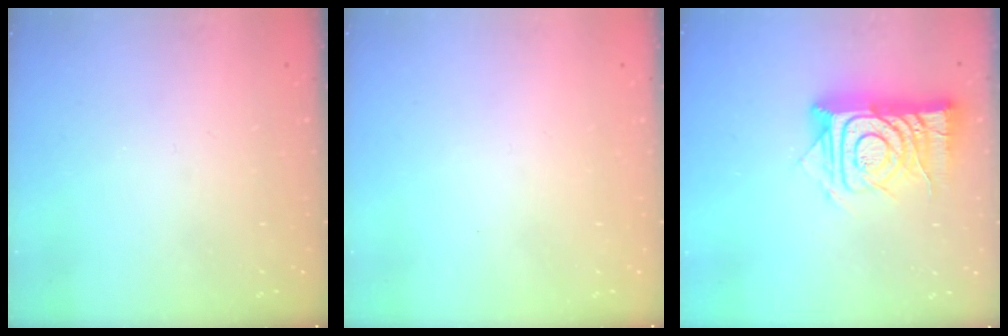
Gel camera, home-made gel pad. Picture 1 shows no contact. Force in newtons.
{"total": 1.7, "press": 1.6, "slide": 0.1}
{"total": 15.5, "press": 15.4, "slide": 1.2}